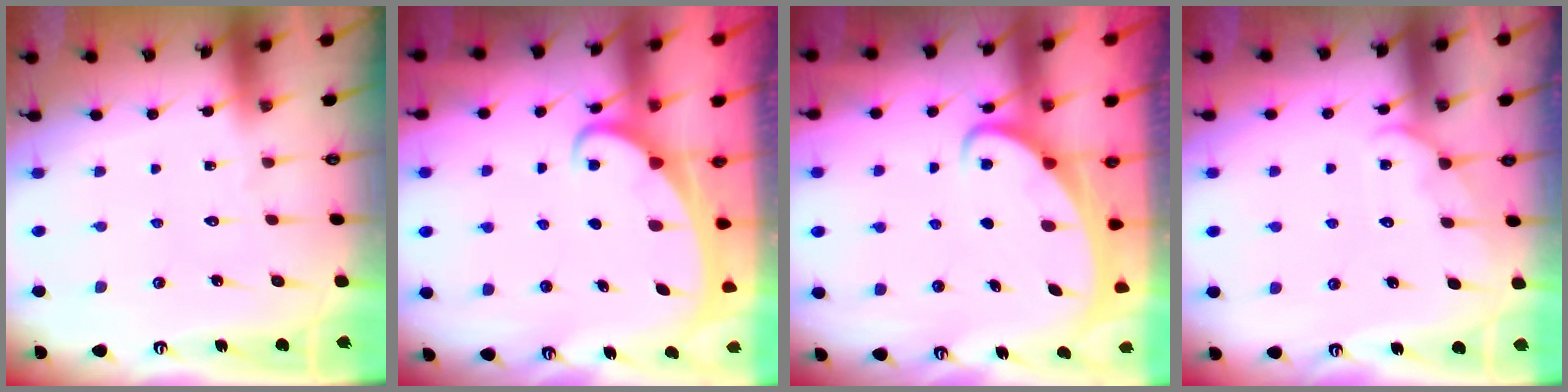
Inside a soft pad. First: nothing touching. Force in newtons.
{"total": 2.0, "press": 2.0, "slide": 0.2}
{"total": 2.7, "press": 2.7, "slide": 0.3}
{"total": 6.6, "press": 6.6, "slide": 0.6}